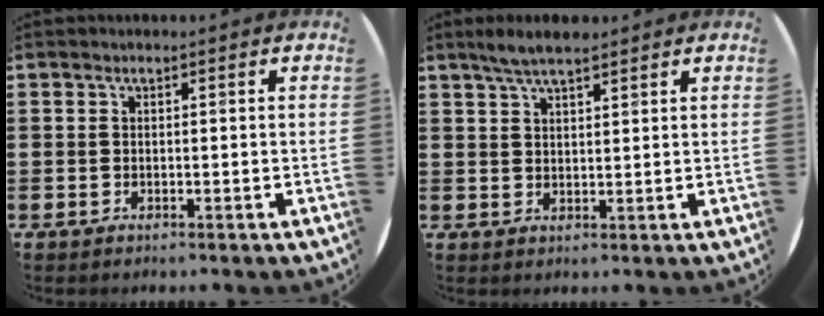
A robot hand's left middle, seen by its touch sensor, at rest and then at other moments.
{"total": 4.0, "force": [3.4, 0.8, 2.0], "torque": [-0.046, 0.002, 0.061]}